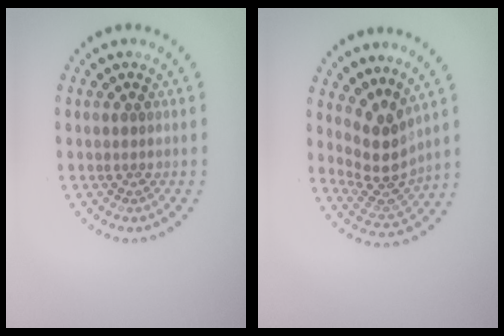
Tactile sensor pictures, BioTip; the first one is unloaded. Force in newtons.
{"total": 3.7, "press": 2.8, "slide": 2.5}